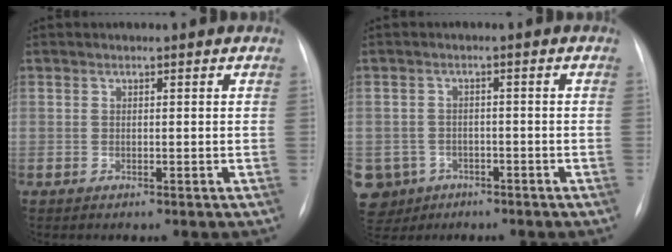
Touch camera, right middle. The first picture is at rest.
{"total": 9.0, "force": [-4.3, 7.8, 1.4], "torque": [-0.058, 0.009, -0.059]}